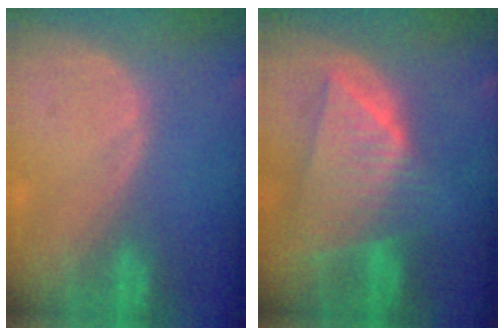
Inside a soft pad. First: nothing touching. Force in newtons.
{"total": 9.1, "press": 8.2, "slide": 4.1}